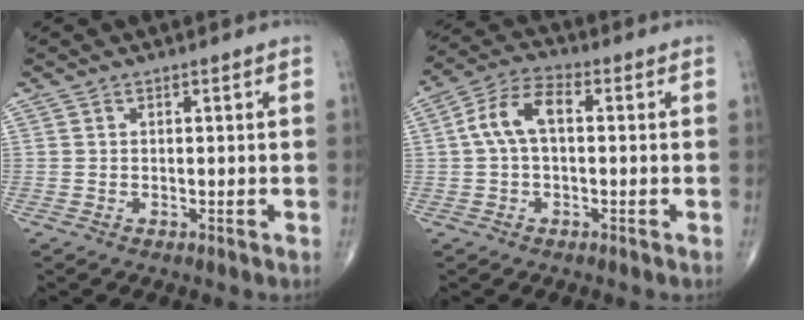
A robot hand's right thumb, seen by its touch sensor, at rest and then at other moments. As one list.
[{"total": 8.0, "force": [0.6, 4.3, 6.7], "torque": [-0.135, 0.029, 0.005]}]